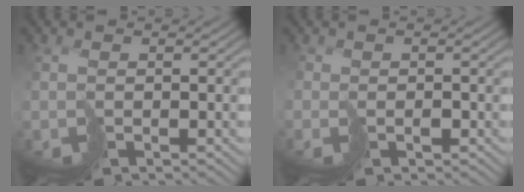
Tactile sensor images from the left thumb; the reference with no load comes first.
{"total": 0.8, "force": [-0.3, 0.2, -0.7], "torque": [0.025, 0.000, -0.006]}